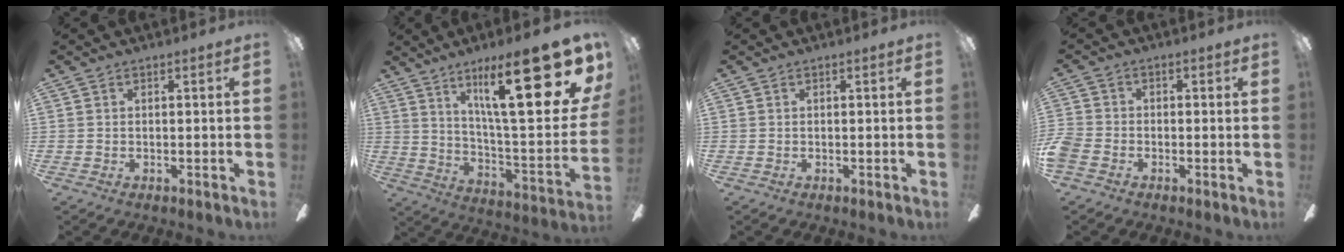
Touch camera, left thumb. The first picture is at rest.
{"total": 27.0, "force": [14.3, 6.0, 22.1], "torque": [-0.334, -0.091, 0.228]}
{"total": 0.0}
{"total": 4.0, "force": [-2.1, 2.9, 1.8], "torque": [-0.039, 0.014, -0.039]}